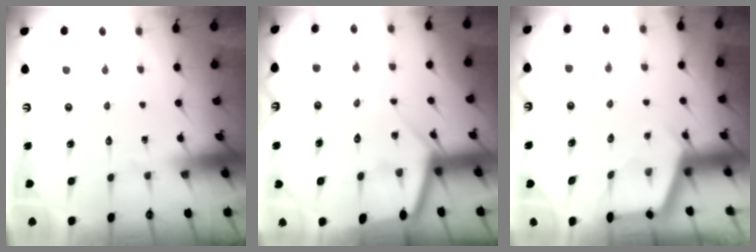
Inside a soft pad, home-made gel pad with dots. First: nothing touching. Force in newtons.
{"total": 8.1, "press": 8.1, "slide": 0.9}
{"total": 2.4, "press": 2.4, "slide": 0.1}